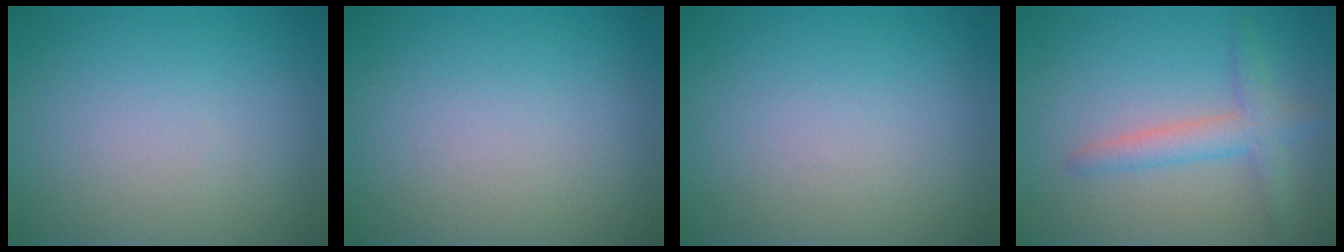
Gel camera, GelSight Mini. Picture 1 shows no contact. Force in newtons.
{"total": 0.0}
{"total": 0.0}
{"total": 3.0, "press": 3.0, "slide": 0.1}